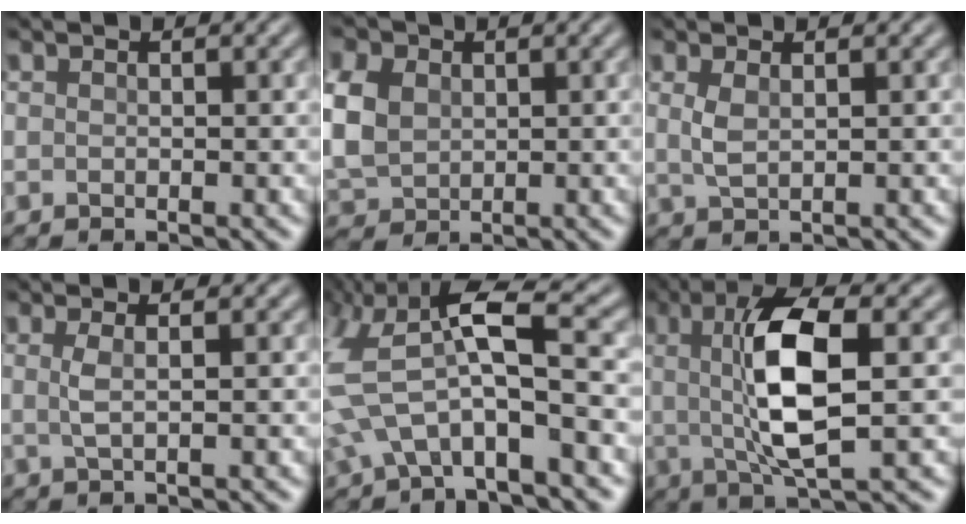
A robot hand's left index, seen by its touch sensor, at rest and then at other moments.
{"total": 9.3, "force": [1.4, 7.6, 5.3], "torque": [-0.126, 0.025, 0.005]}
{"total": 1.7, "force": [0.3, 0.7, 1.5], "torque": [-0.037, 0.001, 0.011]}
{"total": 1.4, "force": [0.3, 0.0, 1.4], "torque": [-0.035, 0.001, 0.007]}
{"total": 10.1, "force": [-0.1, 4.6, 9.0], "torque": [-0.190, 0.009, -0.011]}
{"total": 8.0, "force": [0.7, 2.4, 7.6], "torque": [-0.143, 0.003, 0.009]}